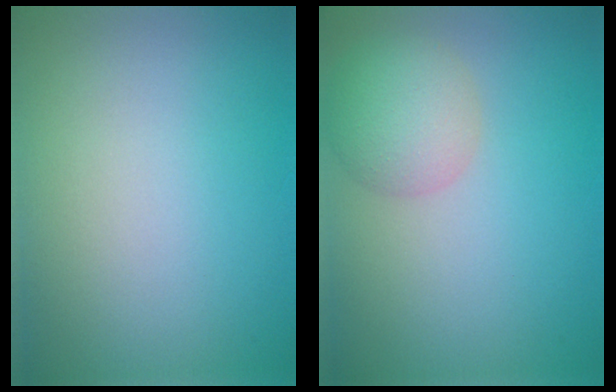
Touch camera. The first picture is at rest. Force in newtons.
{"total": 4.1, "press": 4.1, "slide": 0.3}